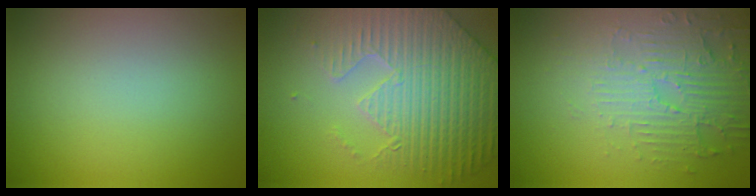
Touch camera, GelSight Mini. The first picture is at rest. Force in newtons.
{"total": 6.7, "press": 5.7, "slide": 3.6}
{"total": 5.5, "press": 3.5, "slide": 4.2}